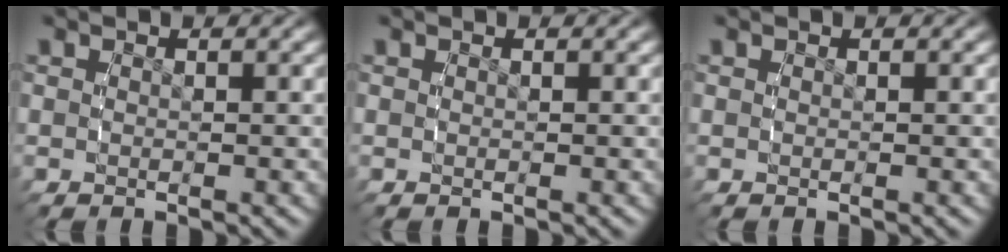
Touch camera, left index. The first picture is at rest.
{"total": 0.0}
{"total": 0.0}